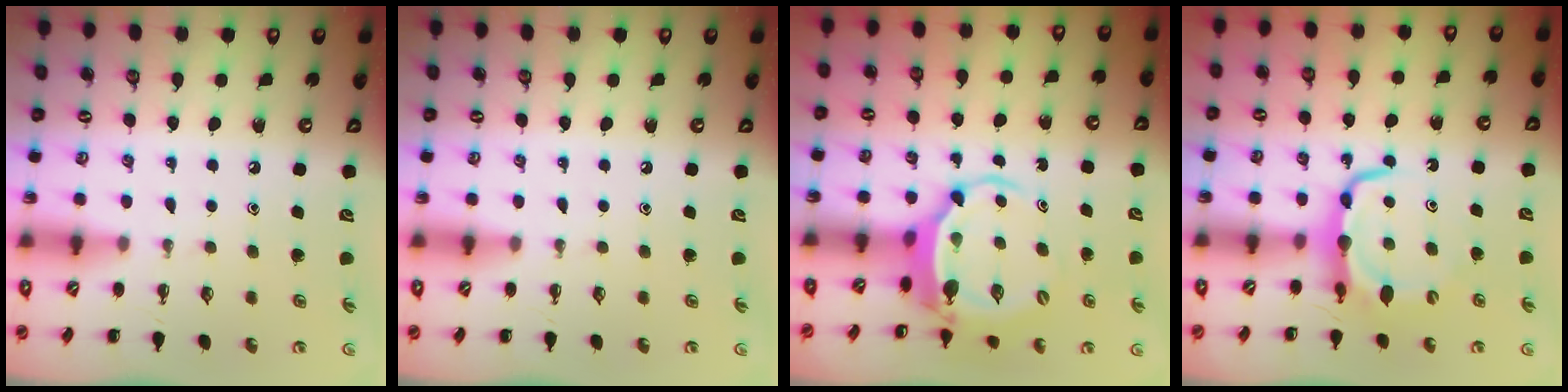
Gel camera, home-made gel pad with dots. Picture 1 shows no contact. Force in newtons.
{"total": 0.0}
{"total": 5.4, "press": 5.2, "slide": 1.3}
{"total": 7.2, "press": 7.2, "slide": 0.4}